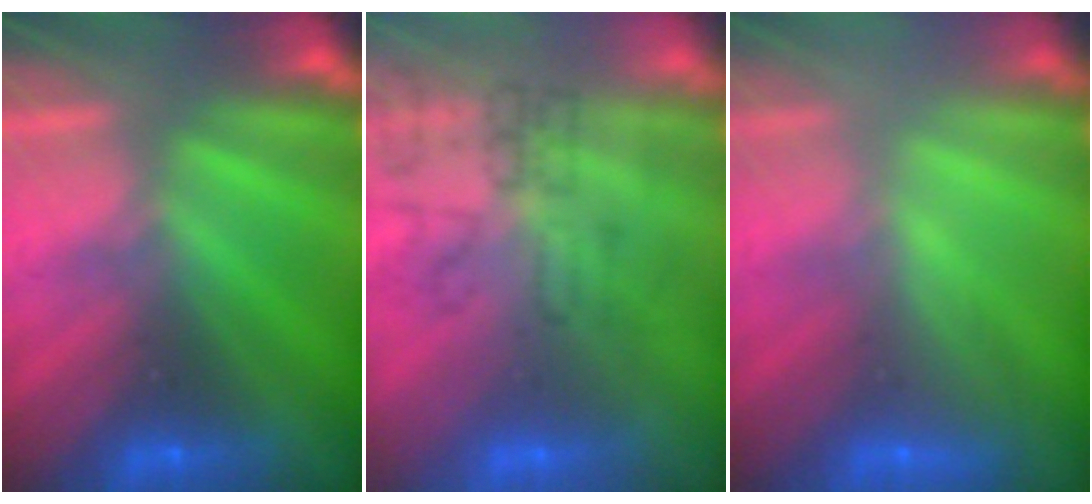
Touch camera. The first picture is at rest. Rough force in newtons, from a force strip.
{"total": 4.8}
{"total": 2.2}